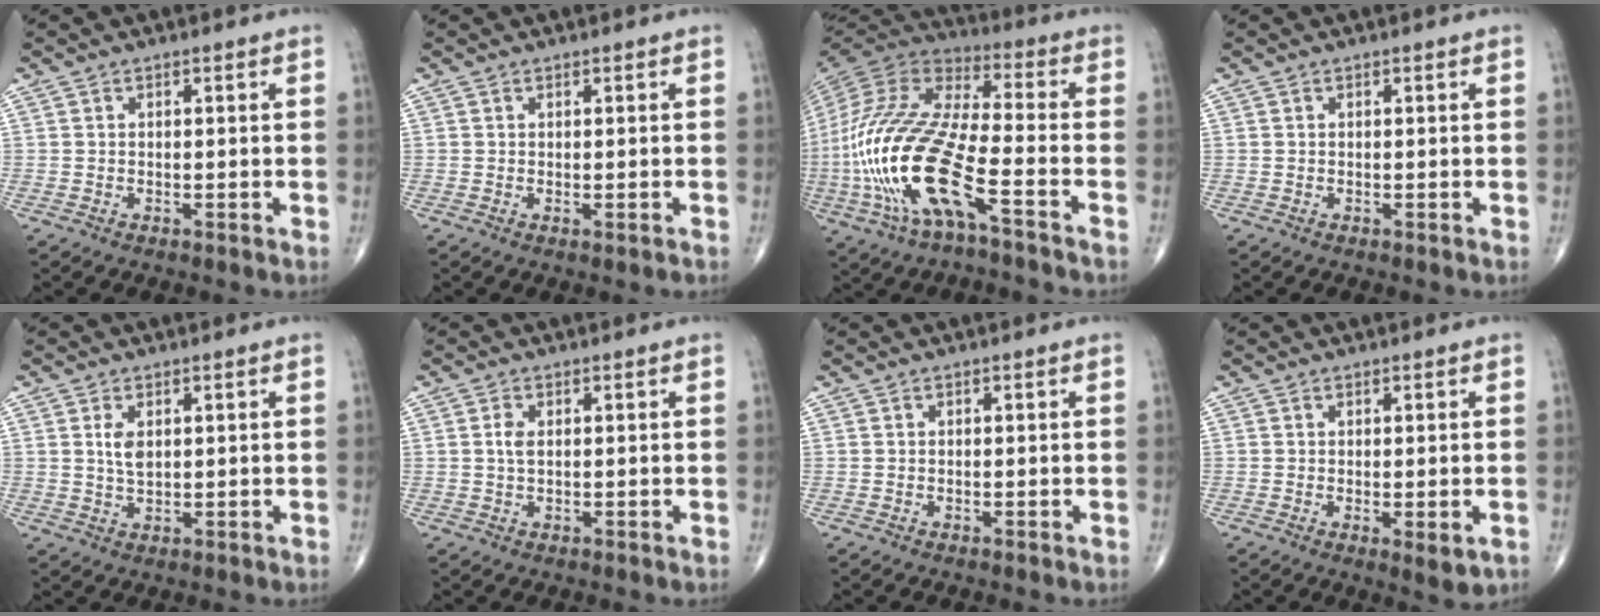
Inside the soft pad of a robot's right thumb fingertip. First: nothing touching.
{"total": 0.7, "force": [-0.2, 0.1, 0.7], "torque": [-0.014, -0.003, 0.000]}
{"total": 24.2, "force": [-8.2, 7.6, 21.5], "torque": [-0.514, 0.017, -0.152]}
{"total": 0.0}
{"total": 3.6, "force": [1.0, 2.0, 2.8], "torque": [-0.049, -0.007, 0.022]}
{"total": 2.3, "force": [0.4, 1.3, 1.8], "torque": [-0.038, 0.002, 0.009]}
{"total": 0.0}
{"total": 3.7, "force": [-0.9, 1.2, 3.4], "torque": [-0.047, -0.012, -0.007]}